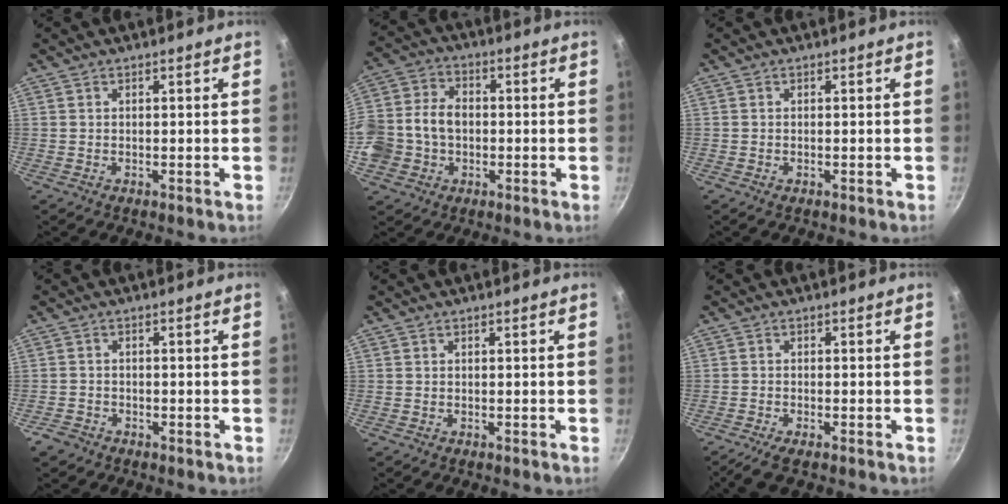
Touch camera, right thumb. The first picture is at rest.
{"total": 13.7, "force": [-1.0, 10.2, 9.0], "torque": [-0.187, 0.034, -0.026]}
{"total": 0.0}
{"total": 2.7, "force": [-1.7, 1.9, 0.7], "torque": [-0.012, 0.019, -0.029]}
{"total": 0.0}
{"total": 3.6, "force": [-2.5, 0.6, 2.4], "torque": [-0.063, 0.008, -0.047]}